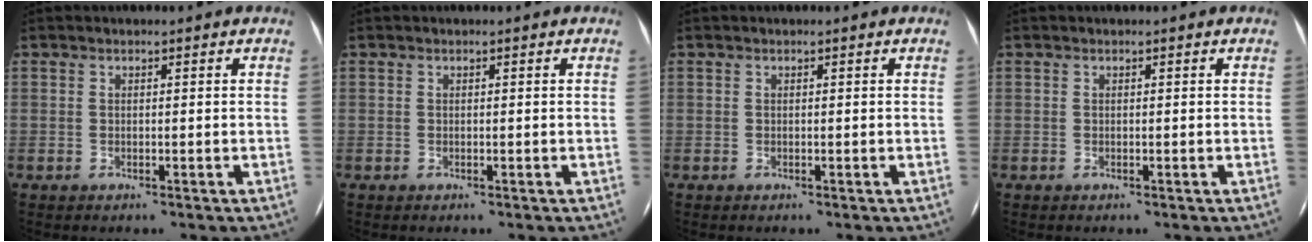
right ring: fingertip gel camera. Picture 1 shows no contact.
{"total": 0.0}
{"total": 0.0}
{"total": 0.0}